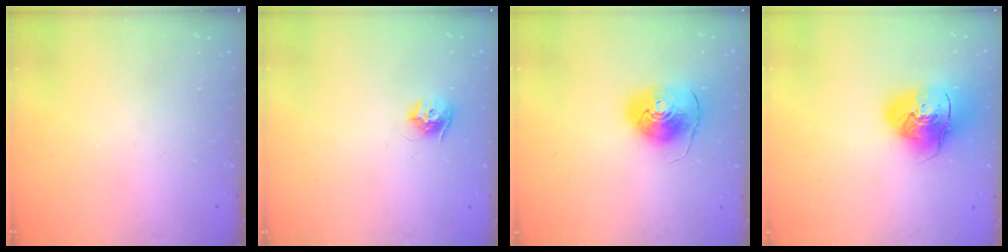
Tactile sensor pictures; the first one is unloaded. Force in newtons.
{"total": 8.7, "press": 8.7, "slide": 0.1}
{"total": 10.2, "press": 10.1, "slide": 1.5}
{"total": 15.6, "press": 15.4, "slide": 2.2}